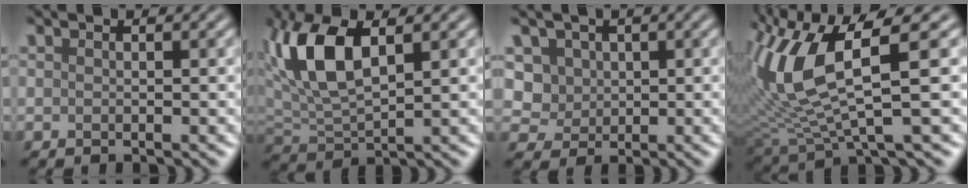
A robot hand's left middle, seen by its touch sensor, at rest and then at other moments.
{"total": 7.5, "force": [2.5, 3.3, 6.2], "torque": [-0.132, 0.008, 0.042]}
{"total": 4.3, "force": [1.4, 3.7, 1.7], "torque": [-0.036, 0.002, 0.023]}
{"total": 9.5, "force": [2.1, 3.2, 8.7], "torque": [-0.198, -0.008, 0.043]}